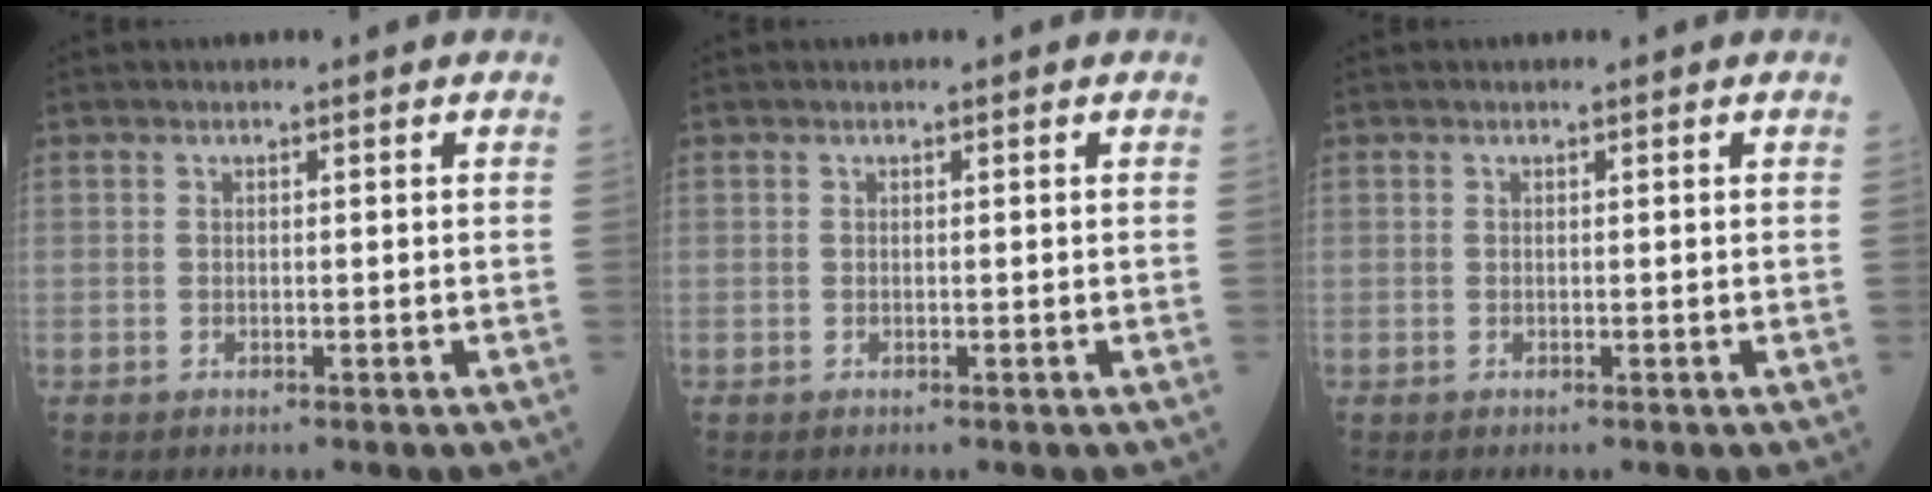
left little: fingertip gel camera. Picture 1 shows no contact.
{"total": 0.0}
{"total": 0.0}